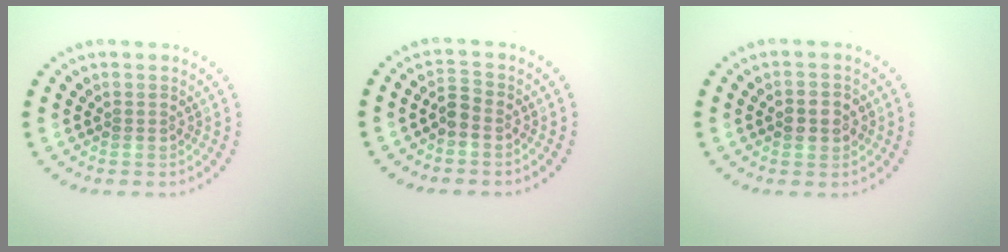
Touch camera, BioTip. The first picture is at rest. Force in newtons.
{"total": 1.2, "press": 1.1, "slide": 0.5}
{"total": 2.1, "press": 2.1, "slide": 0.2}